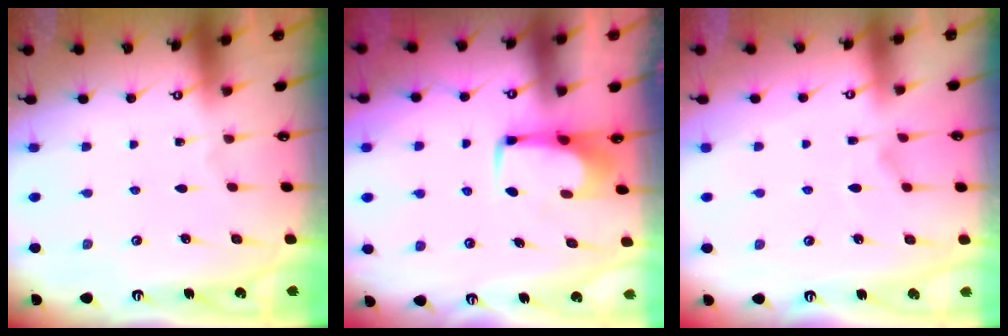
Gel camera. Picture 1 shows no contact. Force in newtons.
{"total": 1.6, "press": 1.4, "slide": 0.7}
{"total": 2.1, "press": 1.6, "slide": 1.3}